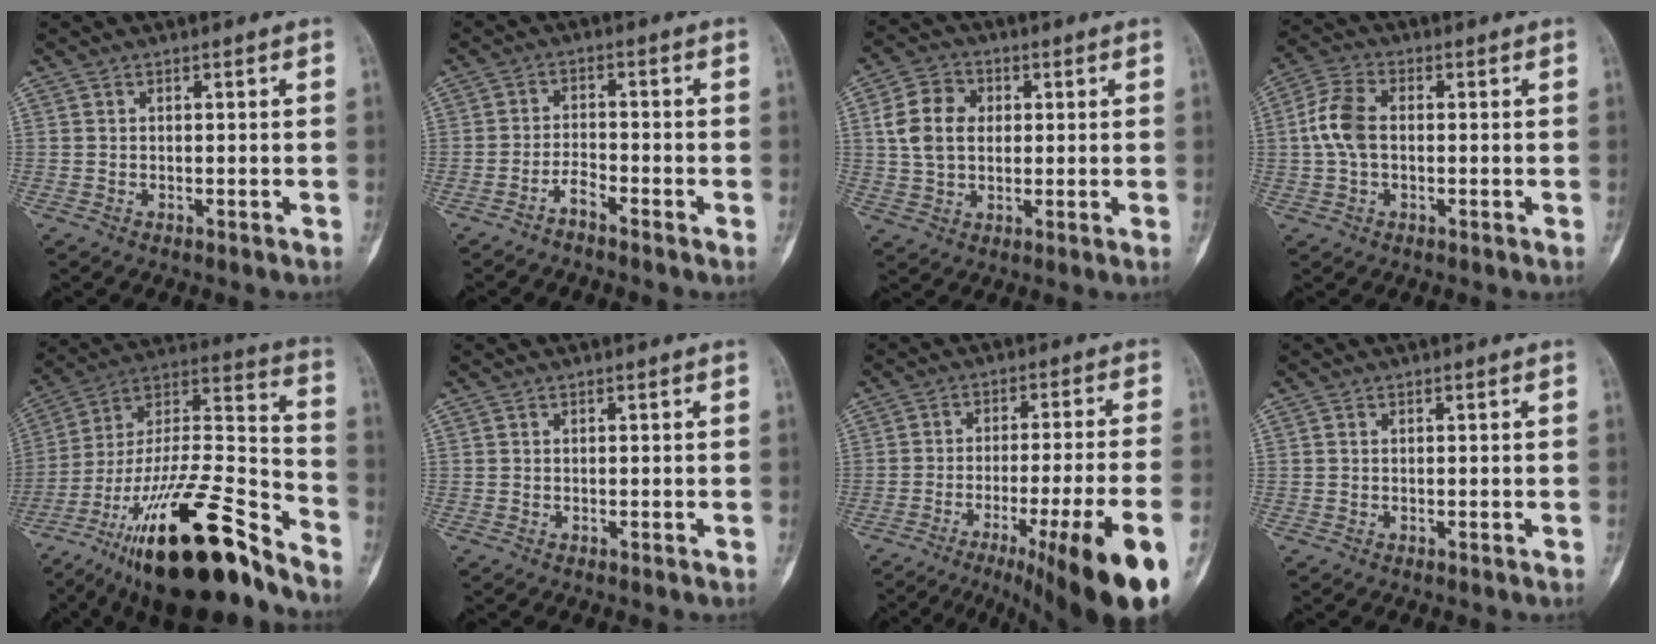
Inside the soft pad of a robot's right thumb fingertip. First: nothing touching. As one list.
[{"total": 2.5, "force": [-2.2, 0.3, 1.1], "torque": [-0.022, 0.017, -0.046]}, {"total": 9.6, "force": [1.7, 7.3, 6.1], "torque": [-0.097, 0.009, 0.028]}, {"total": 7.4, "force": [0.1, 4.5, 5.8], "torque": [-0.128, 0.018, -0.004]}, {"total": 29.9, "force": [-20.1, 7.7, 20.9], "torque": [-0.334, 0.077, -0.339]}, {"total": 0.0}, {"total": 21.5, "force": [-11.1, 1.8, 18.4], "torque": [-0.215, 0.024, -0.164]}, {"total": 0.0}]